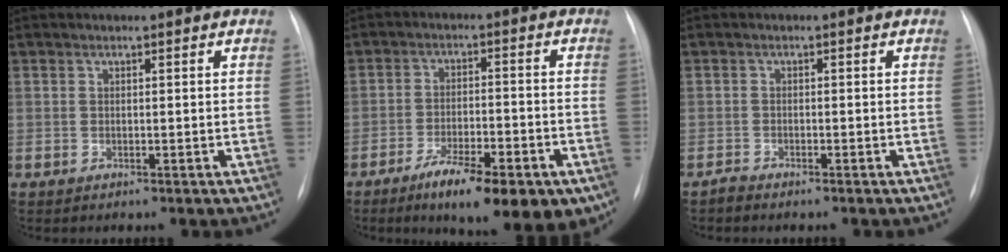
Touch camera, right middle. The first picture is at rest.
{"total": 13.6, "force": [-8.1, 3.4, 10.4], "torque": [-0.130, -0.008, -0.121]}
{"total": 1.2, "force": [-1.1, -0.2, 0.2], "torque": [-0.004, -0.003, -0.022]}